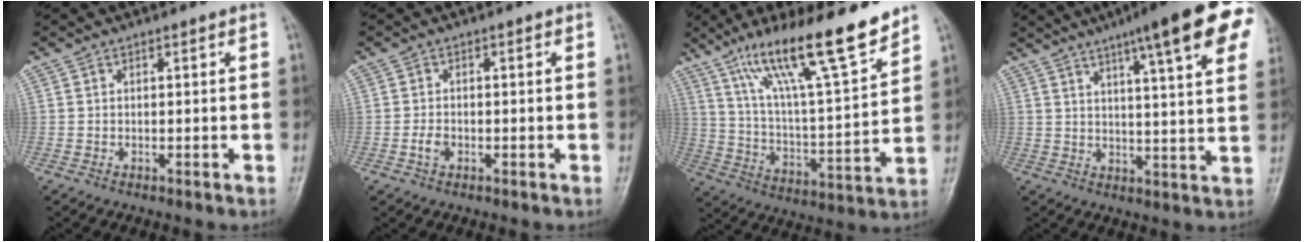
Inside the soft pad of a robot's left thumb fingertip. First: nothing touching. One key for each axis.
{"total": 2.1, "fx": -0.8, "fy": 1.5, "fz": 1.3, "tx": -0.022, "ty": 0.005, "tz": -0.018}
{"total": 19.2, "fx": 13.5, "fy": 2.6, "fz": 13.4, "tx": -0.207, "ty": -0.066, "tz": 0.234}
{"total": 19.5, "fx": 10.5, "fy": 3.2, "fz": 16.1, "tx": -0.209, "ty": -0.014, "tz": 0.134}